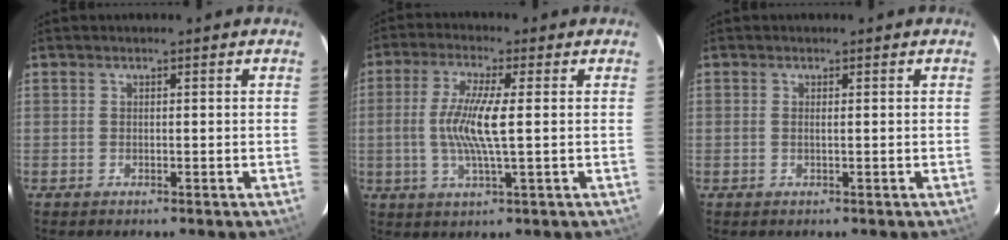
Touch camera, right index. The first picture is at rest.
{"total": 9.0, "force": [-0.1, 0.8, 8.9], "torque": [-0.177, -0.003, -0.005]}
{"total": 0.6, "force": [0.0, -0.2, 0.6], "torque": [-0.011, 0.001, -0.001]}